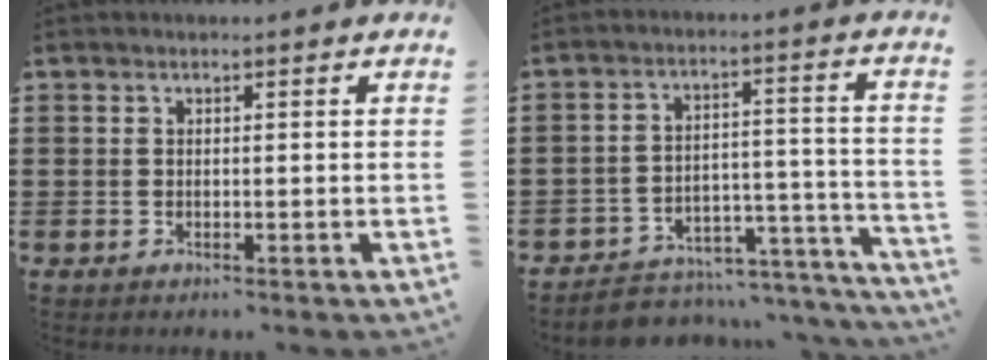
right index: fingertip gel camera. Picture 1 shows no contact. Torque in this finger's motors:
{"motor_torque": [-2.01, 0.13, -0.62, -0.21]}